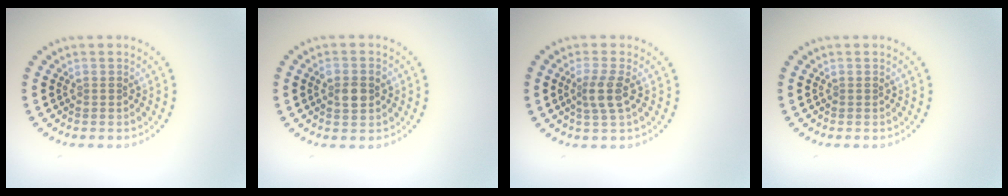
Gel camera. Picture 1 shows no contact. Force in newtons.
{"total": 2.5, "press": 2.5, "slide": 0.2}
{"total": 2.3, "press": 1.9, "slide": 1.4}
{"total": 0.0}